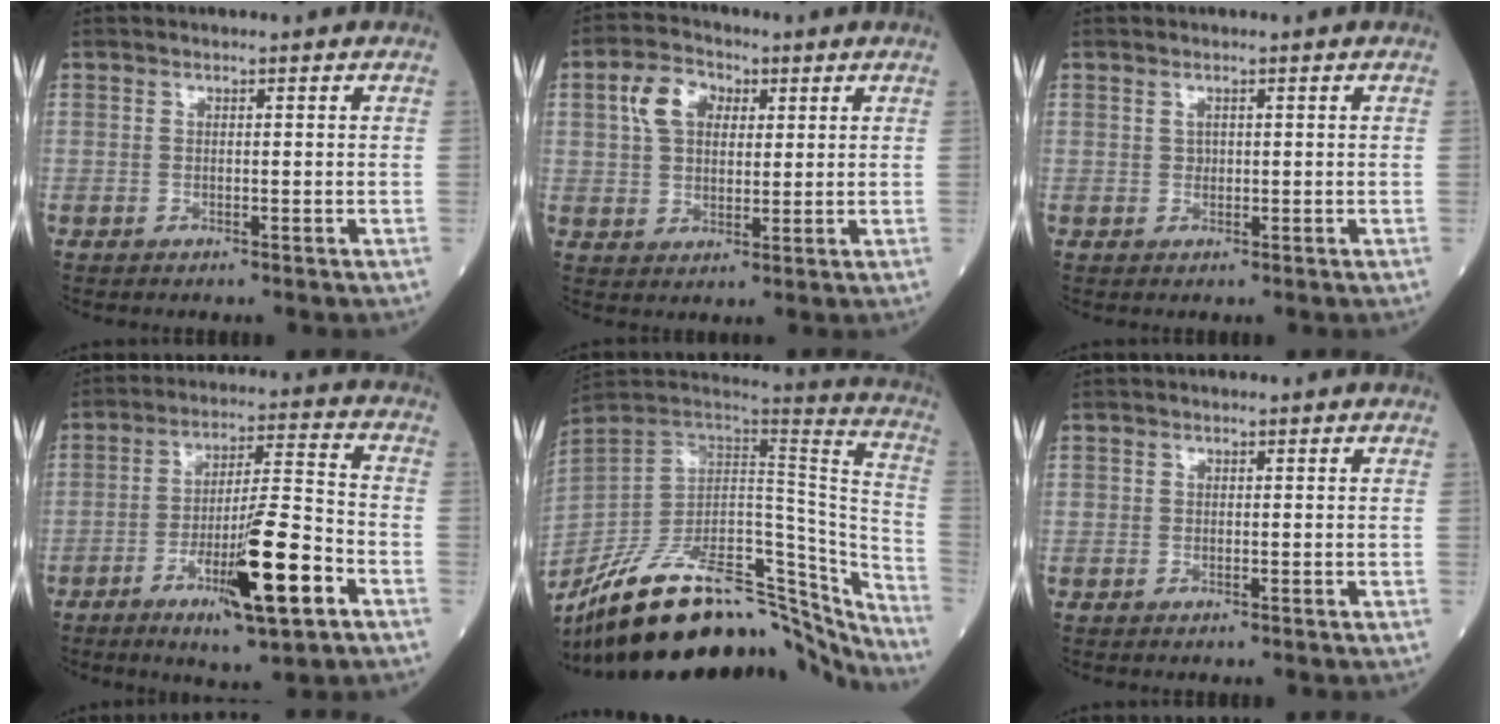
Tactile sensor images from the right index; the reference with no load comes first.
{"total": 6.9, "force": [2.4, 4.6, 4.6], "torque": [-0.096, 0.020, 0.045]}
{"total": 0.8, "force": [0.5, 0.4, 0.5], "torque": [-0.005, -0.003, 0.009]}
{"total": 13.9, "force": [-6.0, 1.1, 12.5], "torque": [-0.212, -0.011, -0.096]}
{"total": 32.4, "force": [-25.4, 11.2, 16.6], "torque": [-0.220, 0.010, -0.362]}
{"total": 0.0}